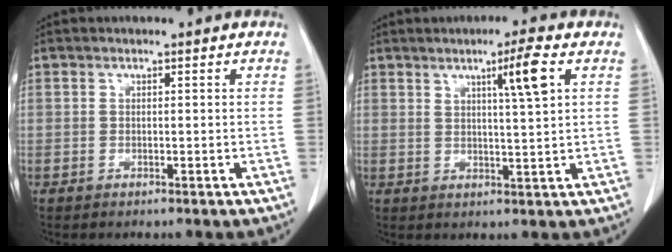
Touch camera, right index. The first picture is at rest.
{"total": 5.6, "force": [2.6, -0.5, 5.0], "torque": [-0.078, -0.001, 0.043]}